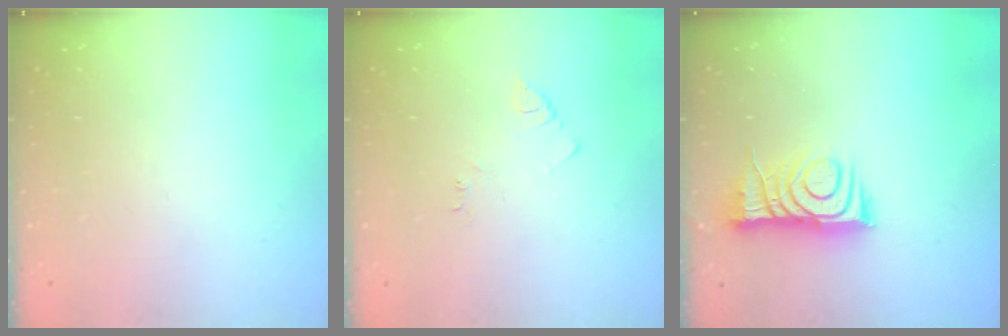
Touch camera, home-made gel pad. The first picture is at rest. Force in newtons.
{"total": 2.7, "press": 2.7, "slide": 0.4}
{"total": 10.0, "press": 10.0, "slide": 0.3}